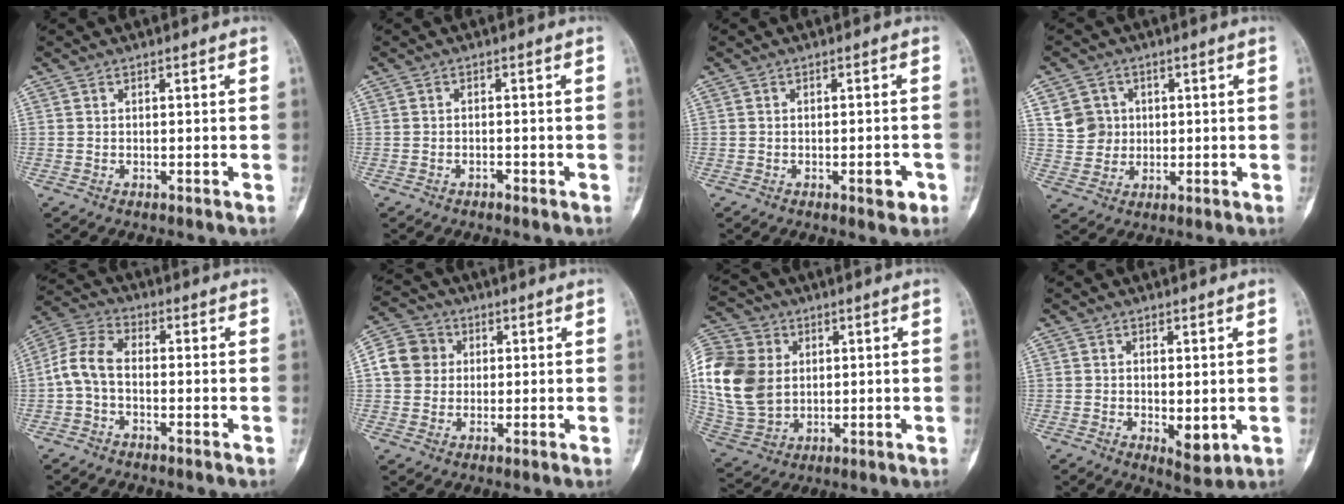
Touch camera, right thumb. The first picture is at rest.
{"total": 1.0, "force": [-0.7, 0.6, 0.4], "torque": [-0.008, 0.003, -0.011]}
{"total": 3.2, "force": [-1.4, 1.3, 2.5], "torque": [-0.025, 0.007, -0.013]}
{"total": 6.7, "force": [1.8, 6.3, 1.4], "torque": [0.004, -0.004, 0.035]}
{"total": 6.9, "force": [-1.1, 4.2, 5.4], "torque": [-0.112, 0.023, -0.035]}
{"total": 8.1, "force": [1.2, 7.5, 2.9], "torque": [-0.037, 0.009, 0.012]}
{"total": 19.1, "force": [3.0, 14.9, 11.5], "torque": [-0.245, 0.000, 0.067]}
{"total": 4.5, "force": [-0.5, 2.3, 3.9], "torque": [-0.047, -0.014, 0.002]}